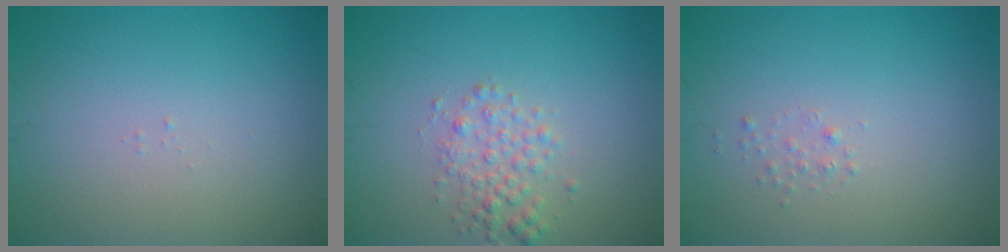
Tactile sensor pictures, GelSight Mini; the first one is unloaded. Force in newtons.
{"total": 2.4, "press": 2.4, "slide": 0.1}
{"total": 0.6, "press": 0.6, "slide": 0.0}